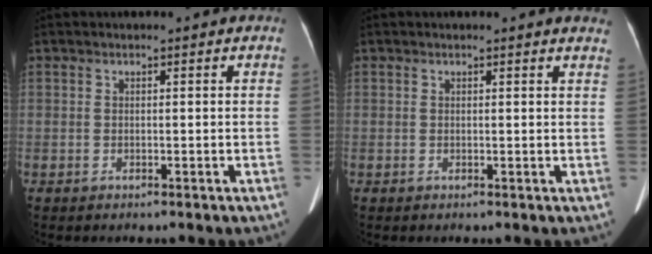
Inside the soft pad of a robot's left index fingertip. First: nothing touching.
{"total": 3.4, "force": [3.3, 0.4, 0.7], "torque": [-0.007, -0.011, 0.012]}